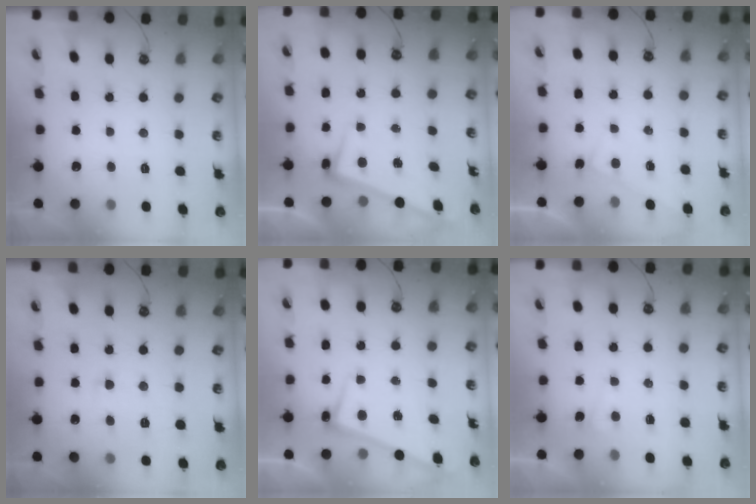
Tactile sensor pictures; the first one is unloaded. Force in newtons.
{"total": 2.3, "press": 2.2, "slide": 0.8}
{"total": 2.3, "press": 2.3, "slide": 0.1}
{"total": 1.3, "press": 1.2, "slide": 0.3}
{"total": 2.7, "press": 2.6, "slide": 0.4}
{"total": 2.4, "press": 2.4, "slide": 0.1}